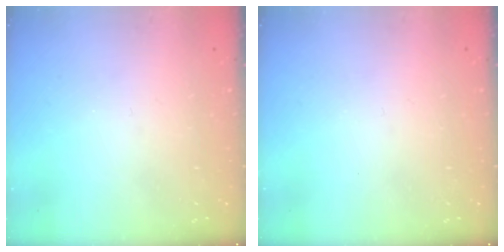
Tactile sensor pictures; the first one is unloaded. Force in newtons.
{"total": 0.0}